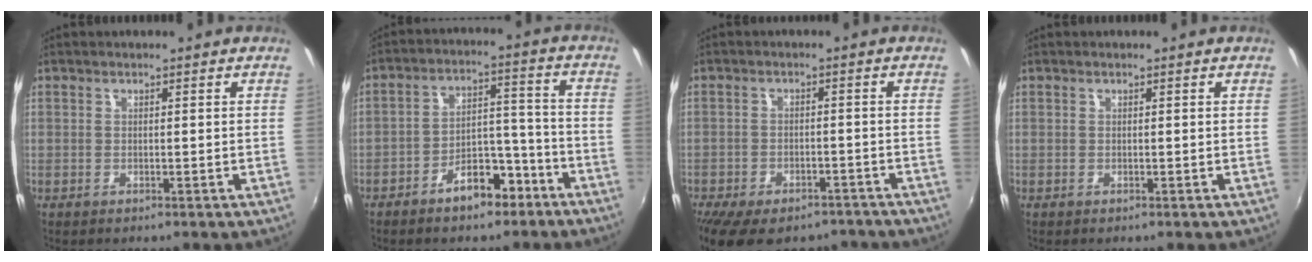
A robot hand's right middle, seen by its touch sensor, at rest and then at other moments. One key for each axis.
{"total": 9.1, "fx": -6.4, "fy": 4.5, "fz": 4.6, "tx": -0.072, "ty": 0.040, "tz": -0.081}
{"total": 16.2, "fx": -12.2, "fy": 7.3, "fz": 7.6, "tx": -0.163, "ty": -0.020, "tz": -0.168}
{"total": 0.0}